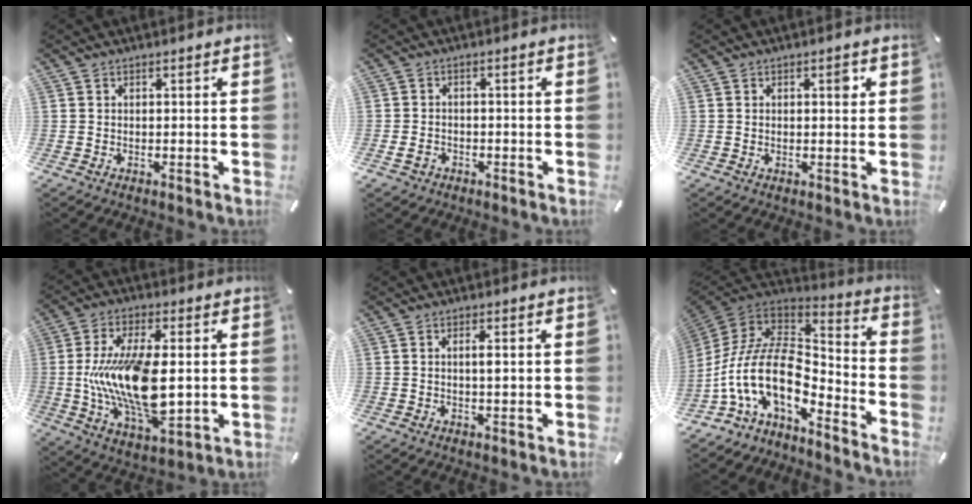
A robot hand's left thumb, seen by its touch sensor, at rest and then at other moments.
{"total": 2.9, "force": [-1.2, 2.3, 1.3], "torque": [-0.030, 0.001, -0.024]}
{"total": 2.6, "force": [0.9, 1.1, 2.2], "torque": [-0.016, -0.008, 0.009]}
{"total": 18.9, "force": [0.3, 8.7, 16.8], "torque": [-0.340, -0.022, 0.007]}
{"total": 2.5, "force": [0.5, 0.7, 2.3], "torque": [-0.040, -0.002, 0.006]}
{"total": 19.0, "force": [-7.1, 10.0, 14.4], "torque": [-0.325, -0.002, -0.126]}